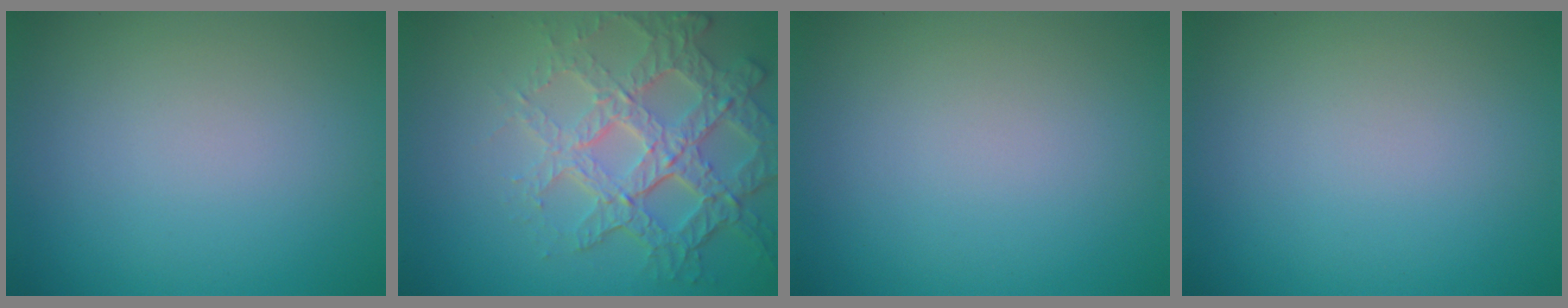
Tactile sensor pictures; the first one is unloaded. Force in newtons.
{"total": 7.0, "press": 5.1, "slide": 4.8}
{"total": 0.0}
{"total": 0.0}